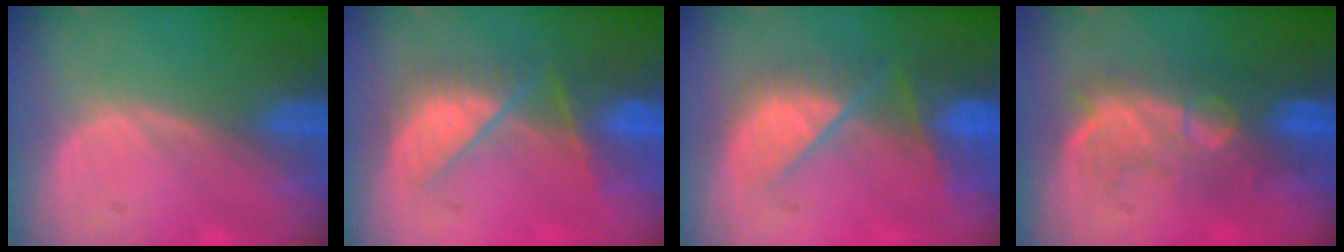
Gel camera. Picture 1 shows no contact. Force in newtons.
{"total": 7.1, "press": 7.0, "slide": 1.3}
{"total": 8.5, "press": 7.5, "slide": 4.1}
{"total": 7.9, "press": 7.8, "slide": 1.3}